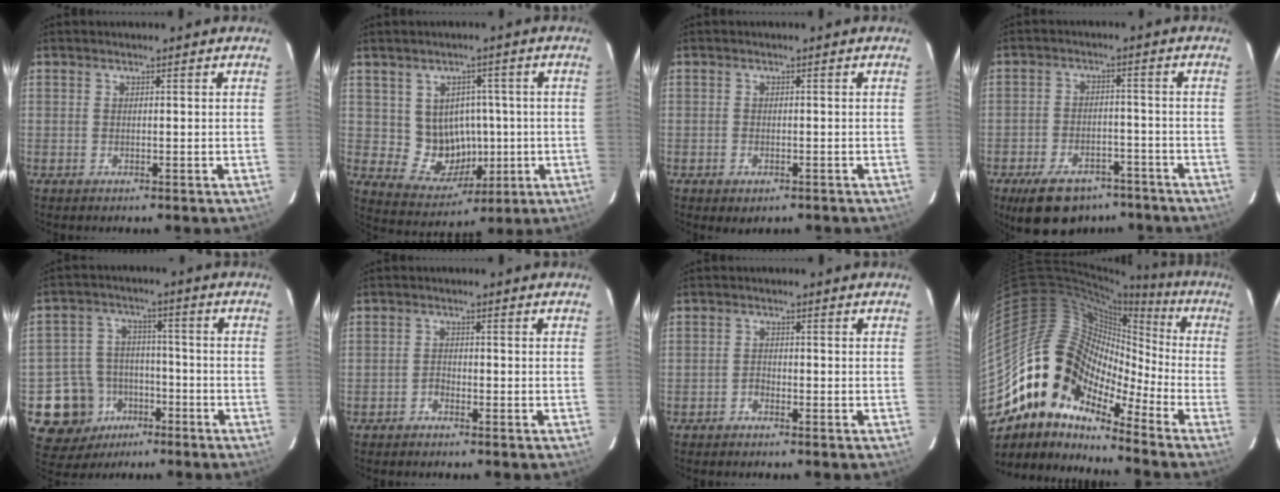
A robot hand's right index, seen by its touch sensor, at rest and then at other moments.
{"total": 9.2, "force": [0.0, 8.7, 3.2], "torque": [-0.067, 0.005, 0.019]}
{"total": 2.1, "force": [-1.1, 1.3, 1.2], "torque": [-0.022, -0.004, -0.015]}
{"total": 13.3, "force": [-9.5, 7.0, 6.1], "torque": [-0.137, 0.010, -0.132]}
{"total": 11.7, "force": [-5.5, 10.0, 2.6], "torque": [-0.087, 0.031, -0.072]}
{"total": 1.2, "force": [-1.1, 0.6, 0.2], "torque": [-0.003, 0.004, -0.021]}
{"total": 1.1, "force": [-1.0, 0.6, 0.1], "torque": [-0.003, 0.004, -0.020]}
{"total": 14.8, "force": [-9.0, 9.6, 6.8], "torque": [-0.110, 0.021, -0.190]}